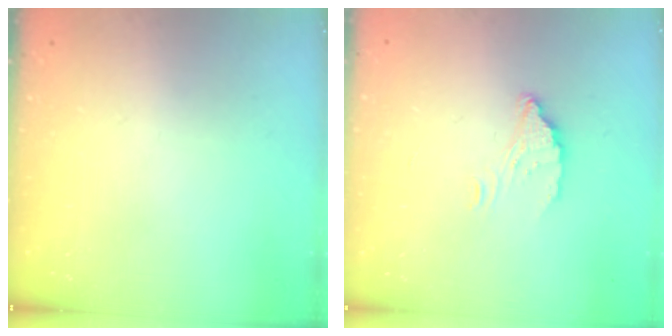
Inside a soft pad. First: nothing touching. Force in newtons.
{"total": 4.0, "press": 4.0, "slide": 0.1}